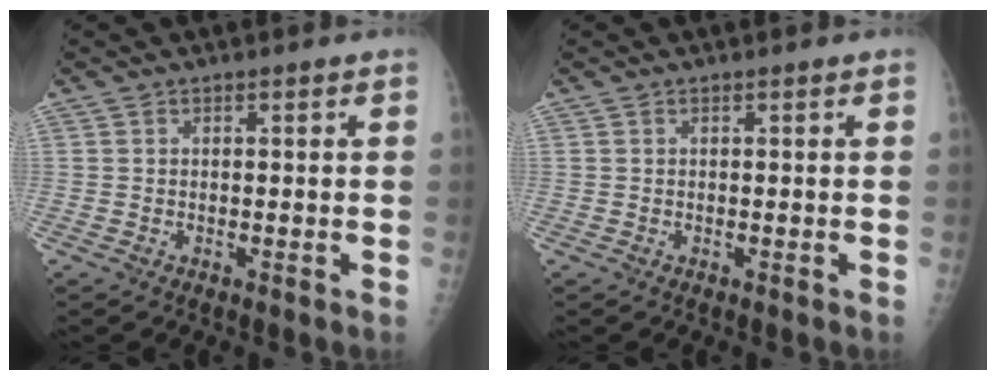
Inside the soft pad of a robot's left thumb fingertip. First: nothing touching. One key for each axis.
{"total": 0.0}